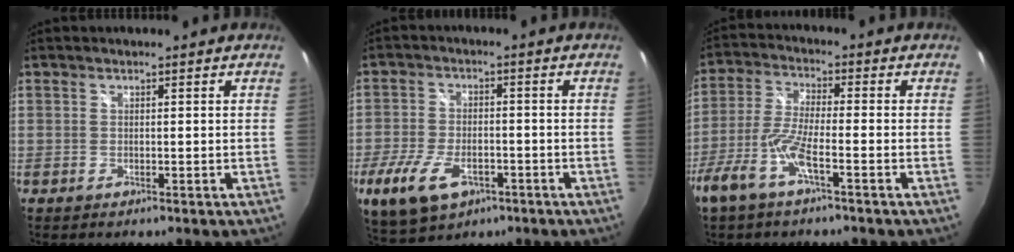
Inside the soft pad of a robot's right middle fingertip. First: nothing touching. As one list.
[{"total": 12.6, "force": [-6.2, 6.8, 8.6], "torque": [-0.198, -0.025, -0.102]}, {"total": 9.2, "force": [-5.1, 1.4, 7.6], "torque": [-0.170, -0.006, -0.098]}]